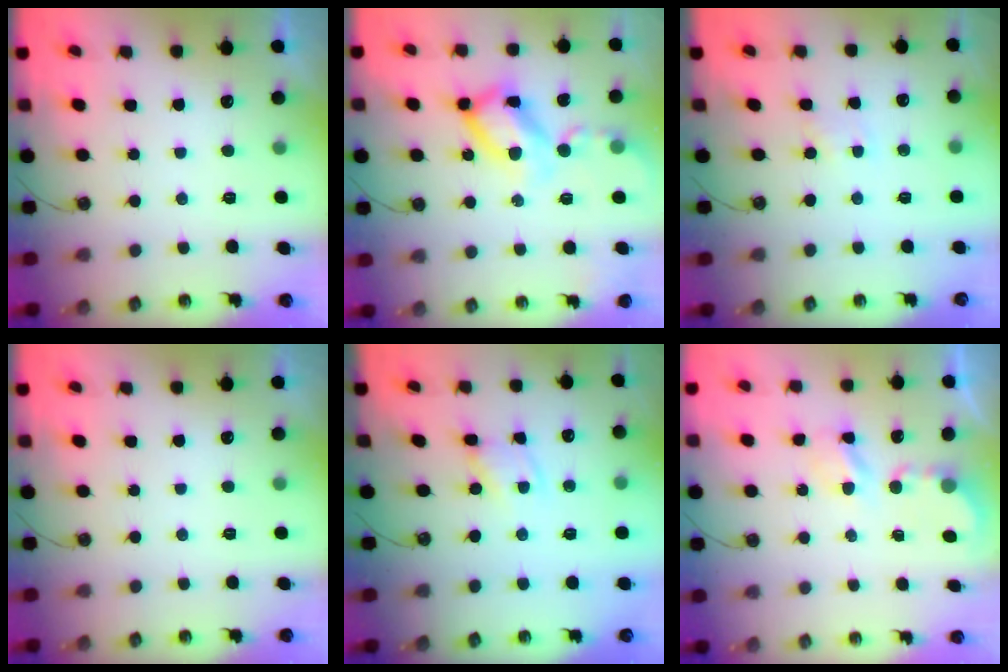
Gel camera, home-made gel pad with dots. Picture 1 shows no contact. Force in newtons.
{"total": 16.2, "press": 16.0, "slide": 2.6}
{"total": 1.3, "press": 1.3, "slide": 0.2}
{"total": 0.0}
{"total": 2.1, "press": 2.1, "slide": 0.3}
{"total": 4.5, "press": 4.5, "slide": 0.1}